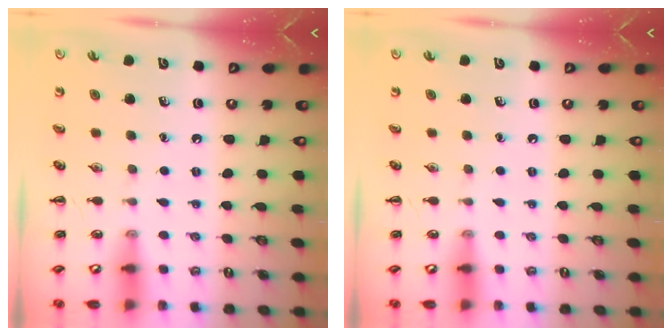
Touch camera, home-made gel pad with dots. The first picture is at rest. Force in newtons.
{"total": 0.0}